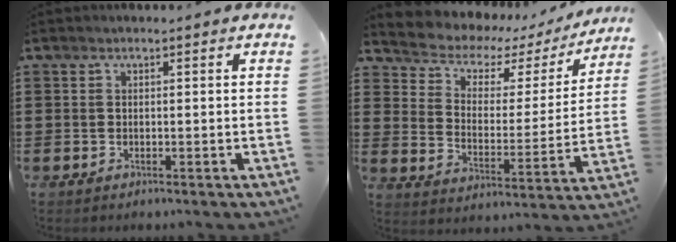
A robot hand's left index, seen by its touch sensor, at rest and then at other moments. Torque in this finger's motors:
{"motor_torque": [2.14, 0.00, -0.03, -0.07]}